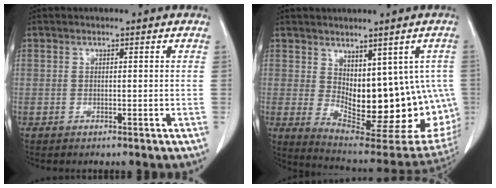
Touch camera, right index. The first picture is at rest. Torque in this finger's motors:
{"motor_torque": [1.18, -0.50, 0.45, 0.12]}